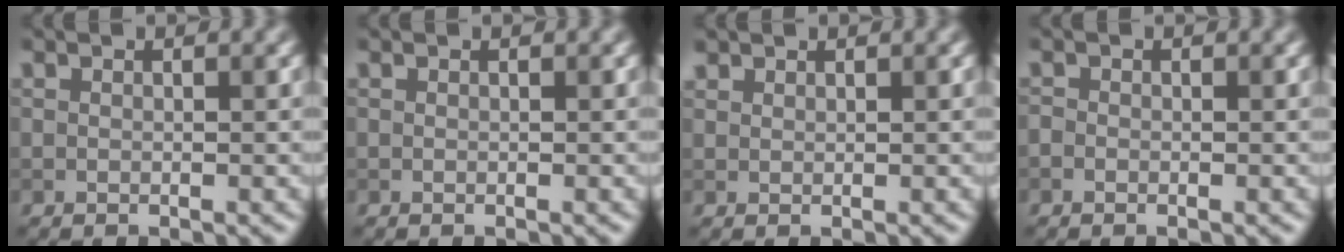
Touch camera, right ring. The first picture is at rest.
{"total": 0.0}
{"total": 0.9, "force": [0.8, 0.4, 0.0], "torque": [0.000, 0.003, 0.021]}
{"total": 0.5, "force": [-0.3, 0.4, 0.2], "torque": [-0.001, -0.003, -0.007]}